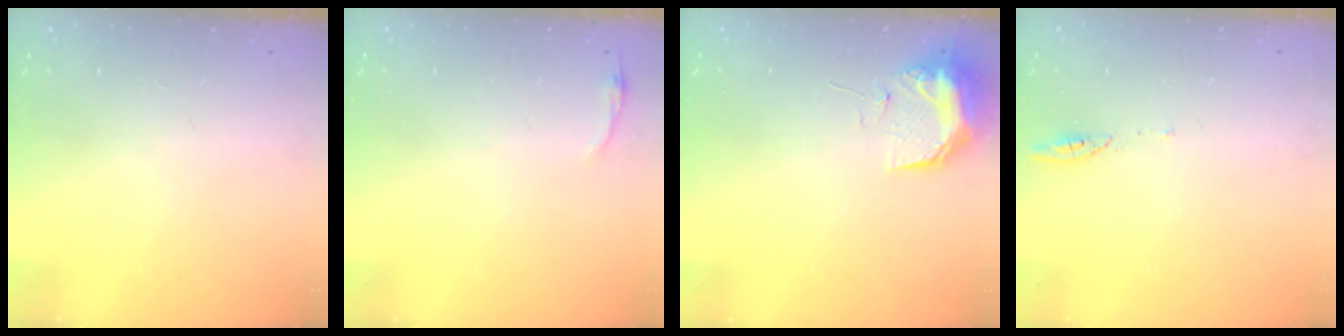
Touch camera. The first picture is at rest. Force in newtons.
{"total": 2.9, "press": 2.8, "slide": 0.7}
{"total": 9.6, "press": 9.6, "slide": 1.2}
{"total": 2.9, "press": 2.9, "slide": 0.4}